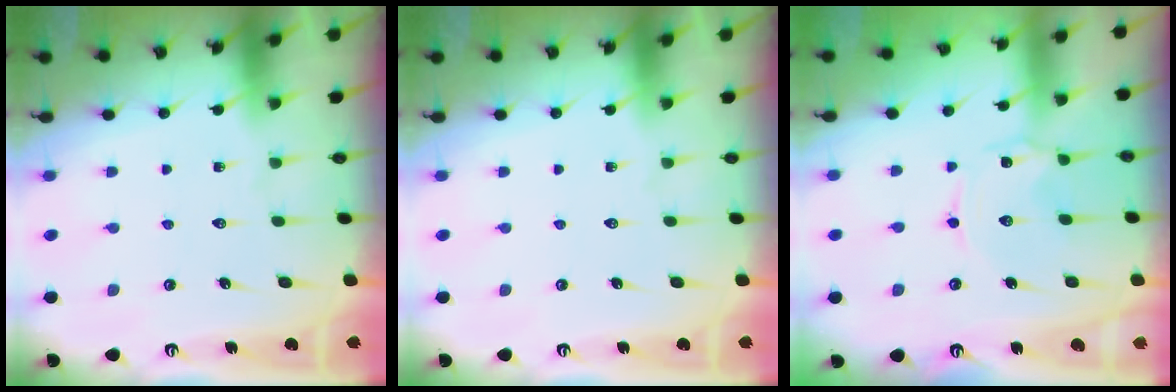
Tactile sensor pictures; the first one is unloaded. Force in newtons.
{"total": 0.0}
{"total": 1.3, "press": 1.3, "slide": 0.2}